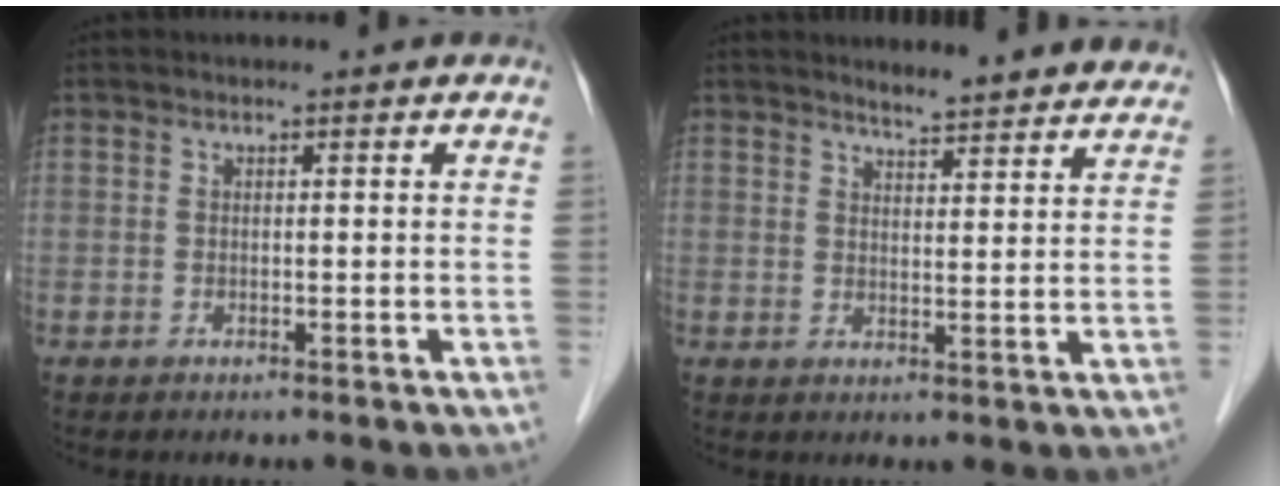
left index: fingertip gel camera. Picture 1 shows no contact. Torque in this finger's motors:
{"motor_torque": [-0.46, -0.33, -0.16, 0.01]}